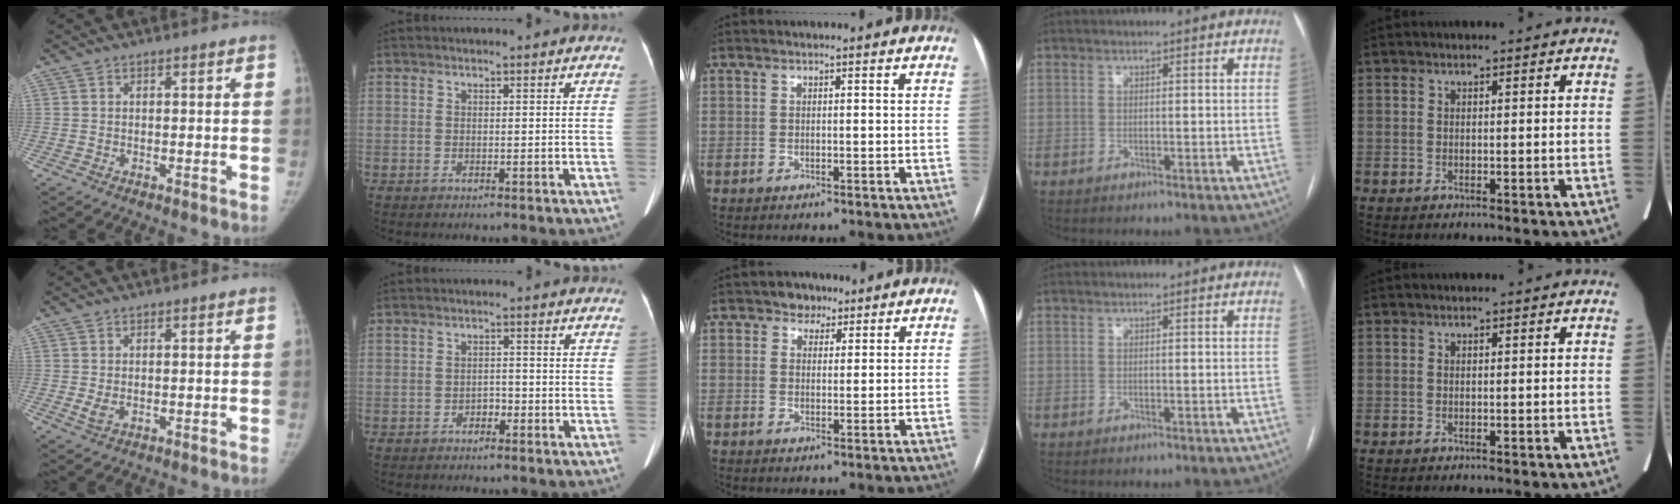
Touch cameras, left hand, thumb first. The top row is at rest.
{"thumb": {"total": 2.0, "force": [0.2, 1.2, 1.6], "torque": [-0.031, -0.006, 0.010]}, "index": {"total": 1.4, "force": [-0.9, 0.8, 0.7], "torque": [-0.007, 0.005, -0.016]}, "middle": {"total": 3.1, "force": [2.1, 2.2, 0.6], "torque": [-0.006, 0.004, 0.028]}}